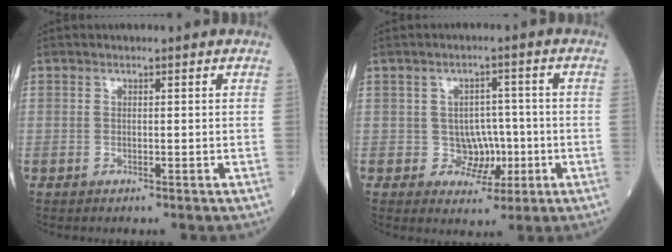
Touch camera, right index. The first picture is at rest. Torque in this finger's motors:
{"motor_torque": [0.04, -0.30, -0.03, -0.01]}